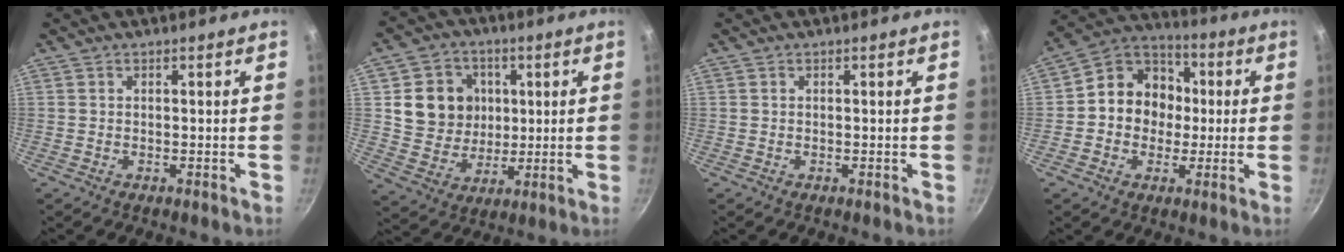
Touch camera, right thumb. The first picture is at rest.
{"total": 11.9, "force": [2.3, 10.7, 4.7], "torque": [-0.051, -0.004, 0.044]}
{"total": 0.0}
{"total": 12.6, "force": [0.1, 11.0, 6.1], "torque": [-0.052, 0.030, -0.019]}